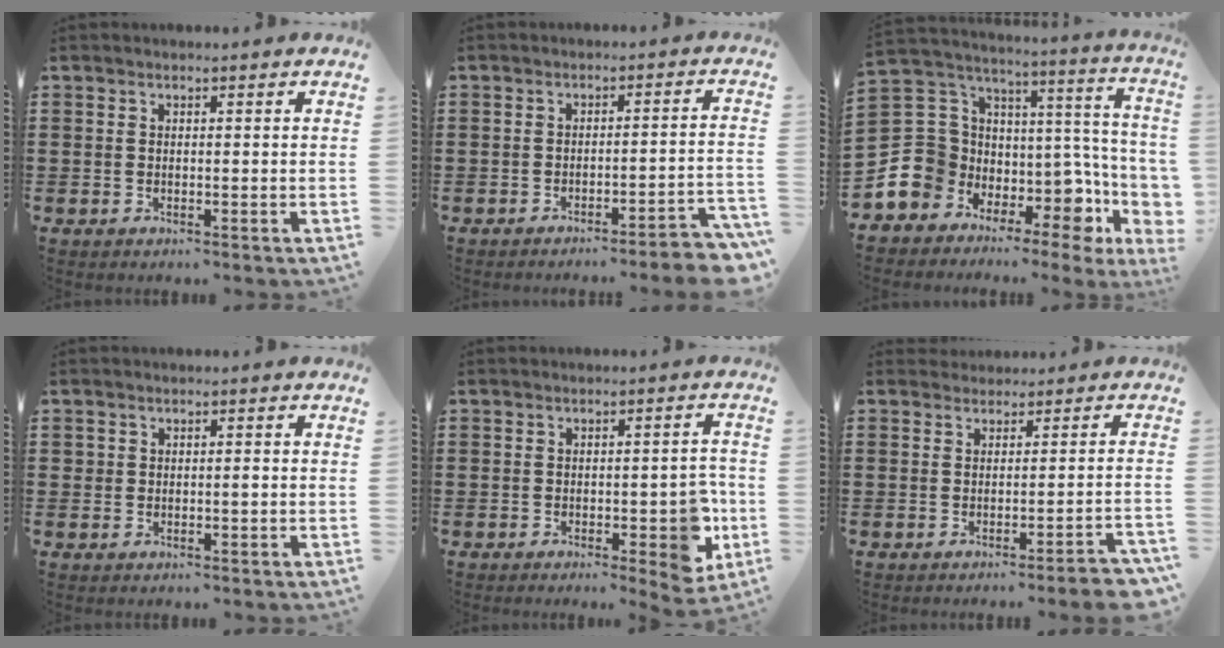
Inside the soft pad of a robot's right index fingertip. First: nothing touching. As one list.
[{"total": 3.7, "force": [-3.2, -0.4, 1.8], "torque": [-0.030, -0.012, -0.065]}, {"total": 7.4, "force": [-4.1, 5.6, 2.4], "torque": [-0.065, -0.053, -0.082]}, {"total": 0.8, "force": [0.0, 0.6, 0.5], "torque": [-0.011, 0.001, 0.000]}, {"total": 5.4, "force": [-1.6, 1.9, 4.7], "torque": [-0.061, -0.006, -0.027]}, {"total": 1.2, "force": [-0.6, 0.0, 1.1], "torque": [-0.023, 0.001, -0.011]}]